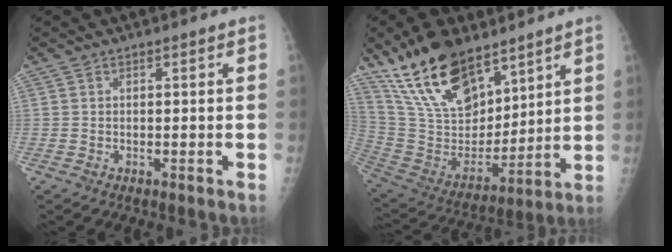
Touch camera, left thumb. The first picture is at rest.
{"total": 20.9, "force": [14.6, 9.7, 11.4], "torque": [-0.173, -0.066, 0.281]}